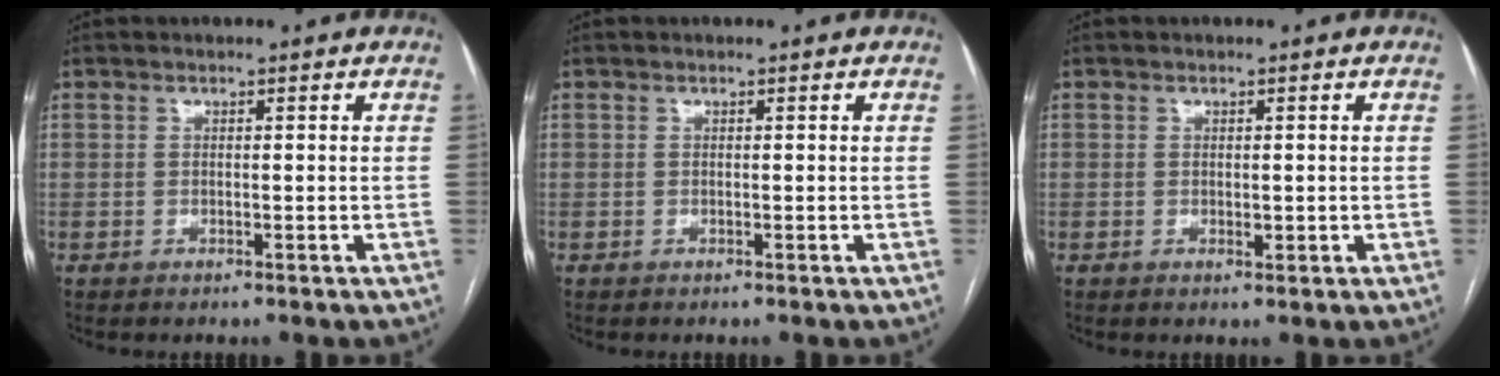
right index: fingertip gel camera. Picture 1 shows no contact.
{"total": 0.0}
{"total": 1.3, "force": [0.0, 0.8, 1.0], "torque": [-0.013, -0.002, 0.002]}